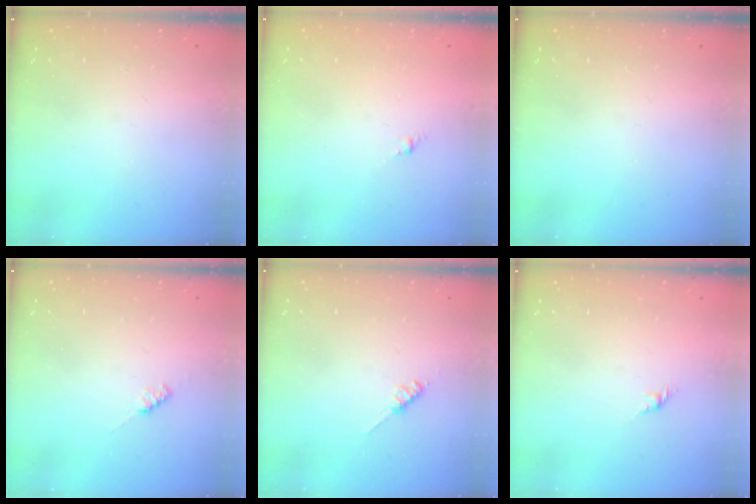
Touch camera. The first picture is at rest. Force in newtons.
{"total": 0.0}
{"total": 0.0}
{"total": 2.2, "press": 2.2, "slide": 0.4}
{"total": 2.8, "press": 2.8, "slide": 0.5}
{"total": 1.6, "press": 1.5, "slide": 0.7}